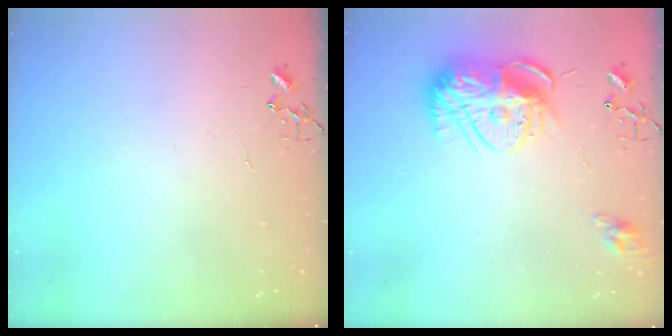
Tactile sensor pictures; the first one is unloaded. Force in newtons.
{"total": 15.4, "press": 15.4, "slide": 1.3}